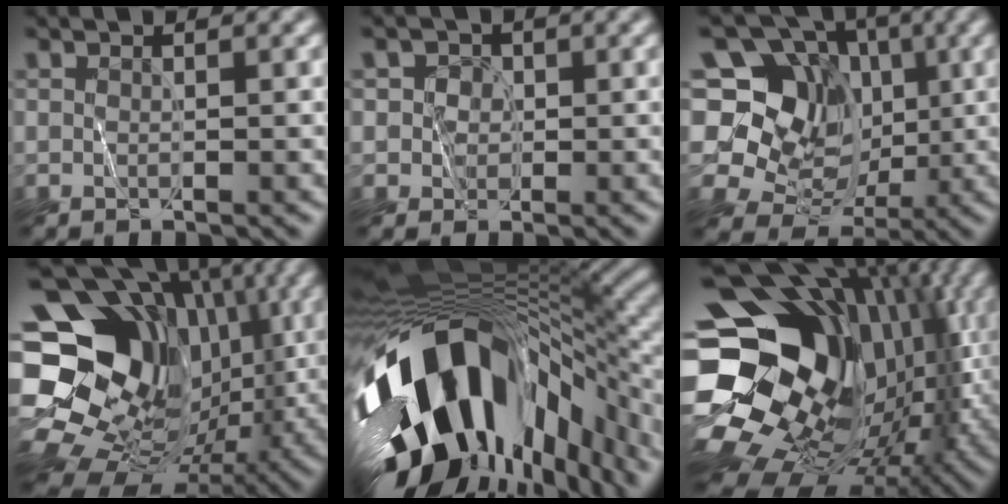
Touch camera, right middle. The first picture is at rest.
{"total": 2.6, "force": [0.9, 2.4, 0.5], "torque": [0.016, 0.020, 0.005]}
{"total": 14.4, "force": [3.2, 12.5, 6.5], "torque": [-0.151, 0.038, 0.034]}
{"total": 19.4, "force": [1.7, 16.5, 10.0], "torque": [-0.188, 0.019, 0.023]}
{"total": 18.2, "force": [-5.5, 10.0, 14.2], "torque": [-0.282, -0.044, -0.075]}
{"total": 21.2, "force": [0.4, 16.1, 13.7], "torque": [-0.258, 0.000, -0.005]}